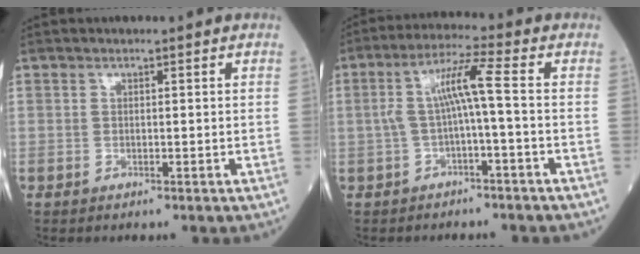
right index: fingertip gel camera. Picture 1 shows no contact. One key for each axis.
{"total": 6.3, "fx": -0.5, "fy": -0.2, "fz": 6.3, "tx": -0.123, "ty": 0.029, "tz": -0.007}